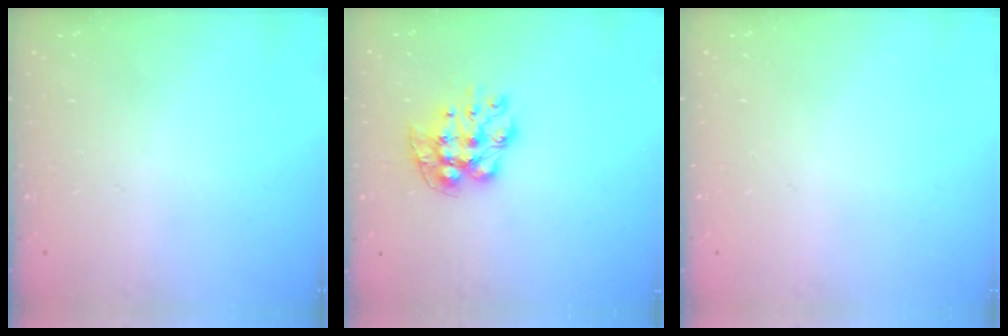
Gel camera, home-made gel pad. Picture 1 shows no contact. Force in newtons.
{"total": 9.5, "press": 9.4, "slide": 0.9}
{"total": 0.0}